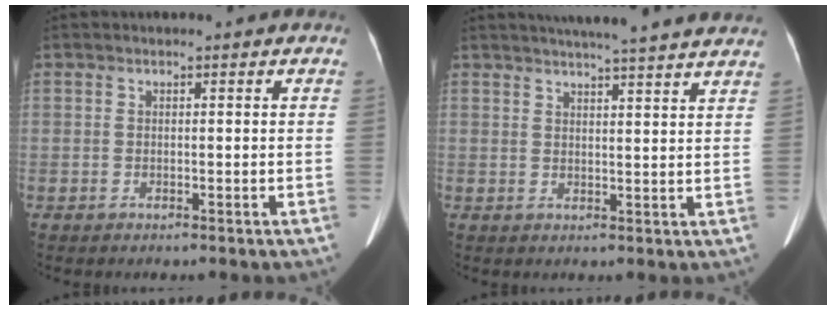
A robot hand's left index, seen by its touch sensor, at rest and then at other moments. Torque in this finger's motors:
{"motor_torque": [0.04, -0.23, 0.06, 0.03]}